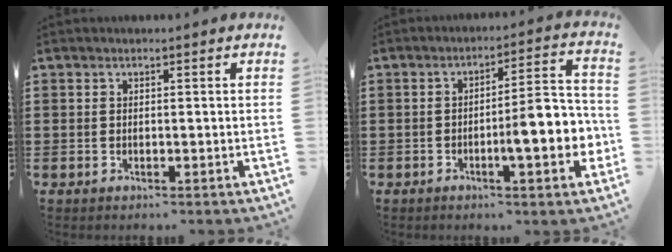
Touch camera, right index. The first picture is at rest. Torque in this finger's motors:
{"motor_torque": [2.14, 0.00, 0.76, 0.20]}